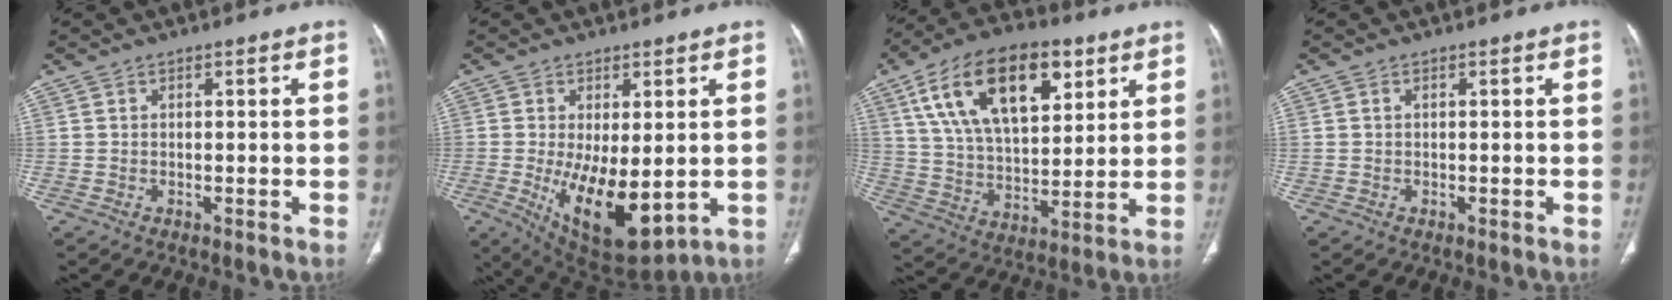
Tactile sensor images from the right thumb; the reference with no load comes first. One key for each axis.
{"total": 13.7, "fx": -2.0, "fy": 6.1, "fz": 12.1, "tx": -0.190, "ty": -0.030, "tz": -0.007}
{"total": 22.5, "fx": 10.1, "fy": 11.7, "fz": 16.5, "tx": -0.262, "ty": -0.019, "tz": 0.180}
{"total": 0.6, "fx": 0.2, "fy": 0.3, "fz": 0.4, "tx": -0.010, "ty": 0.004, "tz": 0.004}